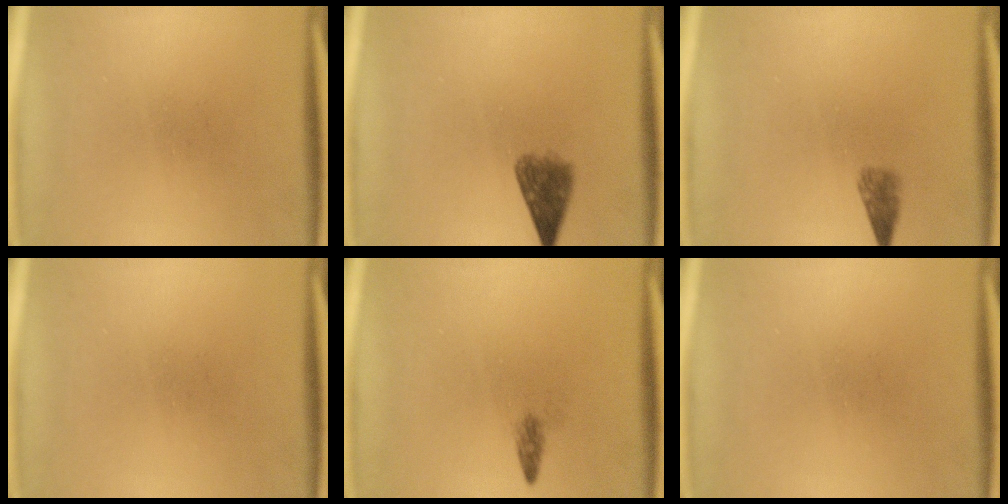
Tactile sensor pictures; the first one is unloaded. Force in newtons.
{"total": 4.1}
{"total": 1.9}
{"total": 0.0}
{"total": 1.1}
{"total": 0.0}